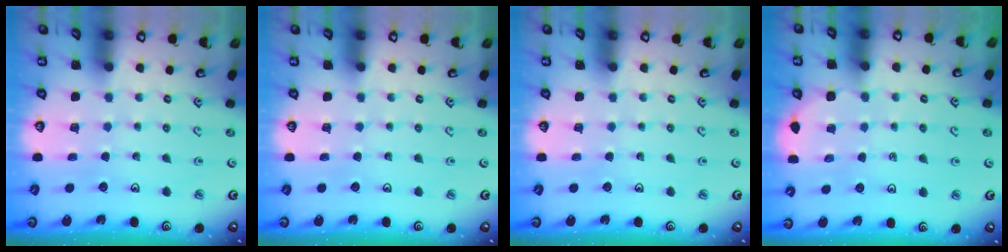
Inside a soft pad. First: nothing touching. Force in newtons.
{"total": 0.0}
{"total": 0.0}
{"total": 5.9, "press": 5.8, "slide": 1.1}